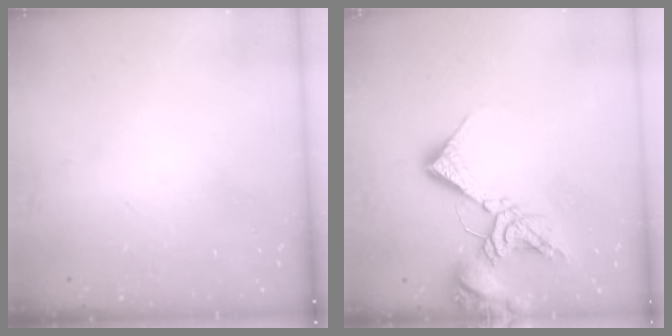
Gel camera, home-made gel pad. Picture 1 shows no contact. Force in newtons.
{"total": 12.4, "press": 12.3, "slide": 1.5}